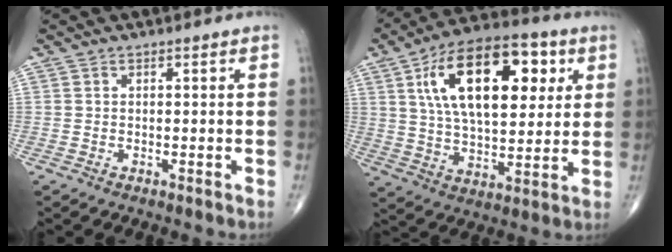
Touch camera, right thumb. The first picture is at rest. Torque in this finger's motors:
{"motor_torque": [-0.81, 1.98, 1.94, 0.83, 0.46]}